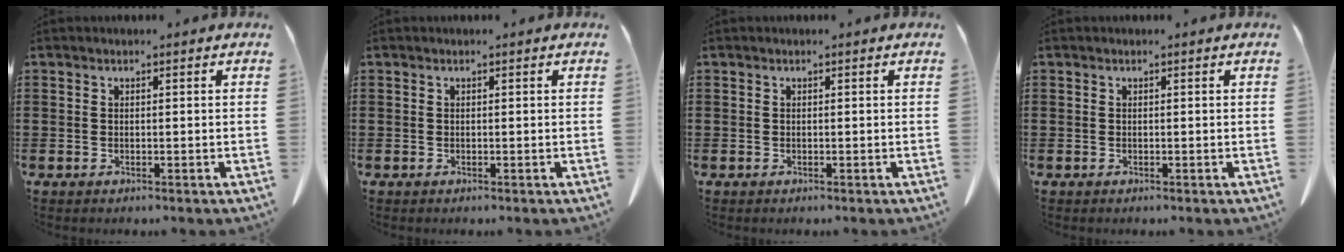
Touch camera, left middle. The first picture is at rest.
{"total": 0.0}
{"total": 0.0}
{"total": 0.0}